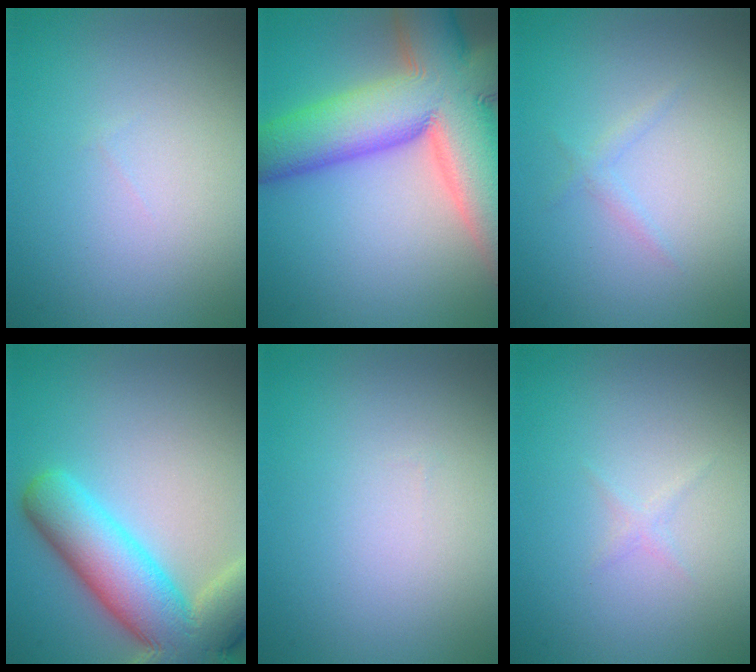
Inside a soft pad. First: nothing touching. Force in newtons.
{"total": 16.2, "press": 16.1, "slide": 1.0}
{"total": 0.9, "press": 0.9, "slide": 0.1}
{"total": 11.1, "press": 11.1, "slide": 0.9}
{"total": 0.0}
{"total": 0.5, "press": 0.5, "slide": 0.0}